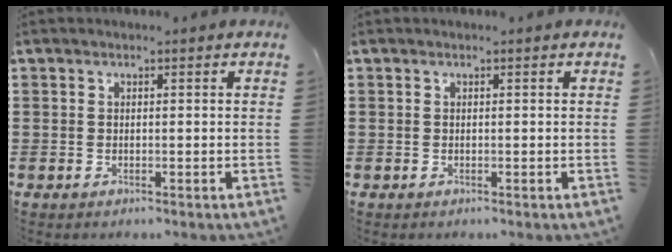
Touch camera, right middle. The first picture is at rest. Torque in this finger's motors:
{"motor_torque": [0.00, 0.00, 0.00, -0.01]}